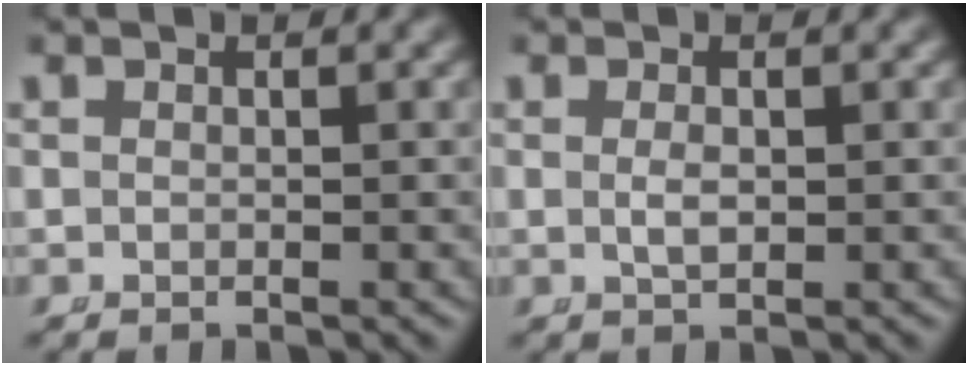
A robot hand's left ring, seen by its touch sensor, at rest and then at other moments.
{"total": 1.2, "force": [0.0, 0.4, 1.1], "torque": [-0.026, -0.010, 0.006]}